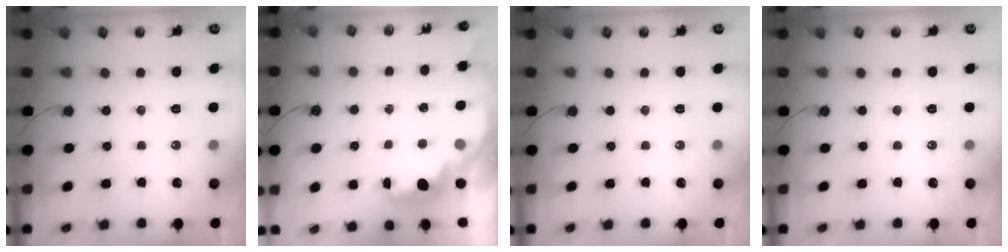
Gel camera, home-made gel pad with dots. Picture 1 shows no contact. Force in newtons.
{"total": 2.1, "press": 2.0, "slide": 0.5}
{"total": 0.0}
{"total": 0.0}